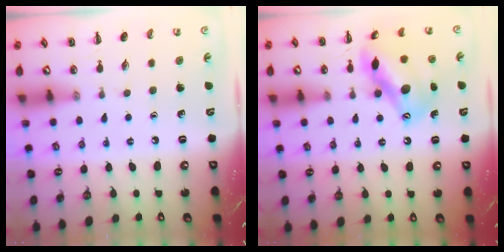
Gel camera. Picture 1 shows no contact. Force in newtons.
{"total": 15.6, "press": 15.3, "slide": 3.0}